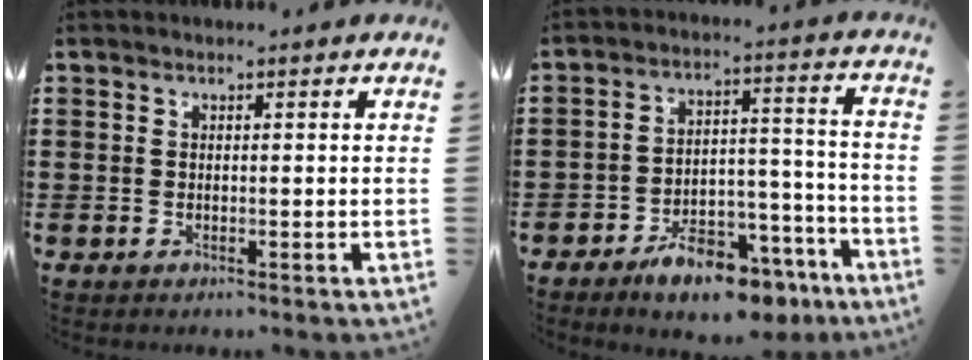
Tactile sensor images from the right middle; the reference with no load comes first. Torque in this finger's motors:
{"motor_torque": [1.38, -0.76, 0.35, 0.12]}